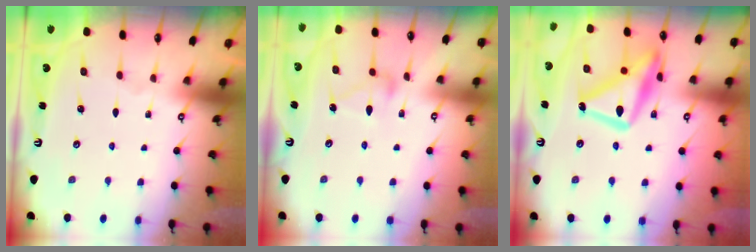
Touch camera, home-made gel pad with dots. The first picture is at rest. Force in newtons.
{"total": 11.5, "press": 11.4, "slide": 0.5}
{"total": 18.9, "press": 18.8, "slide": 1.2}